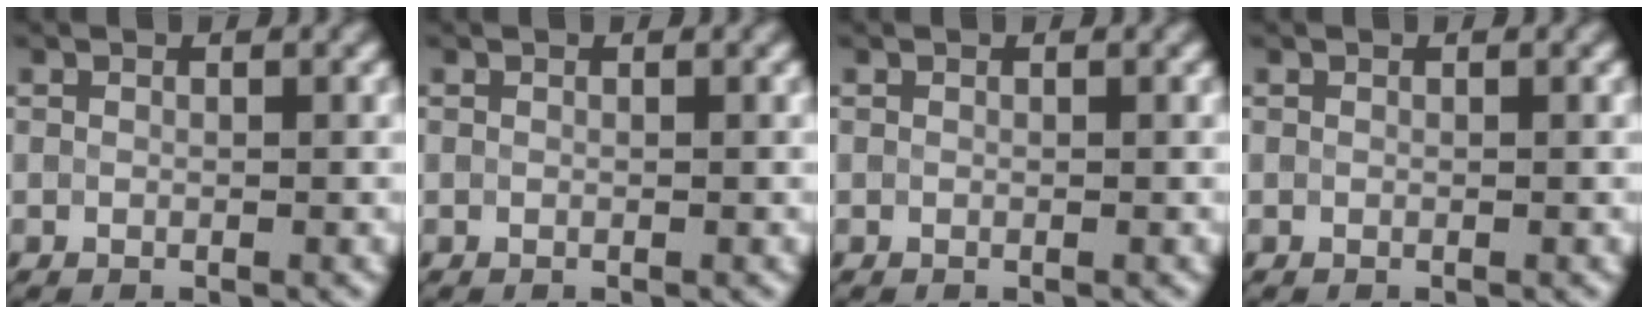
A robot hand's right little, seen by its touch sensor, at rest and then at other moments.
{"total": 0.0}
{"total": 0.0}
{"total": 0.0}